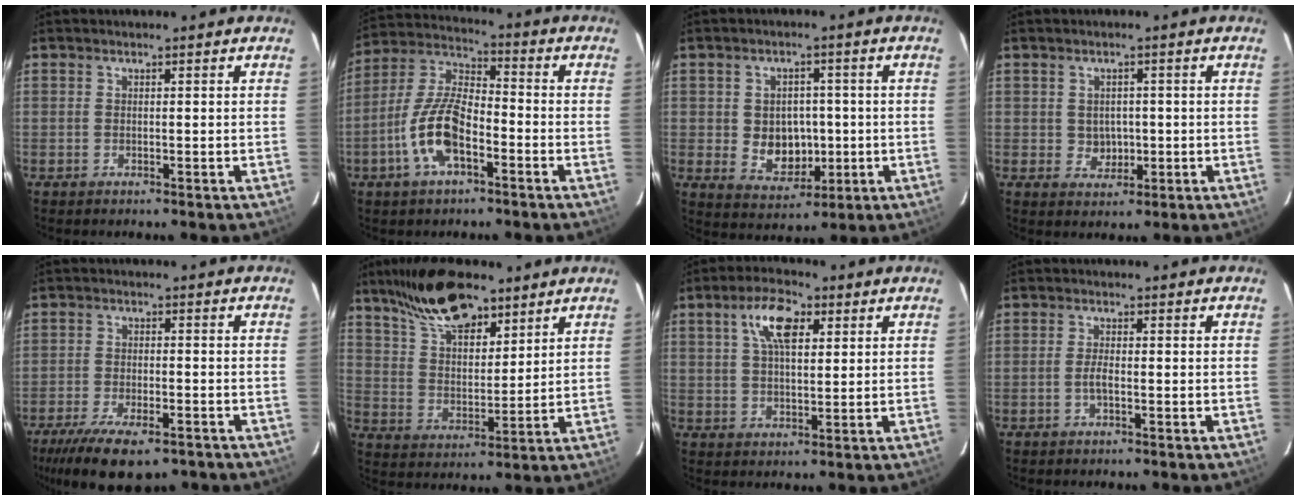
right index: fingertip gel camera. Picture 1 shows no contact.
{"total": 12.2, "force": [-4.9, 5.0, 10.0], "torque": [-0.215, 0.005, -0.094]}
{"total": 7.9, "force": [-0.6, 6.4, 4.6], "torque": [-0.092, 0.003, 0.010]}
{"total": 3.5, "force": [-0.1, 3.3, 1.3], "torque": [-0.023, 0.007, 0.008]}
{"total": 14.7, "force": [-10.6, 5.1, 8.8], "torque": [-0.189, -0.042, -0.167]}
{"total": 15.2, "force": [10.8, 5.9, 8.9], "torque": [-0.160, 0.024, 0.197]}
{"total": 8.2, "force": [3.4, 3.6, 6.6], "torque": [-0.119, 0.018, 0.059]}
{"total": 1.9, "force": [-0.7, 0.4, 1.7], "torque": [-0.037, 0.001, -0.014]}